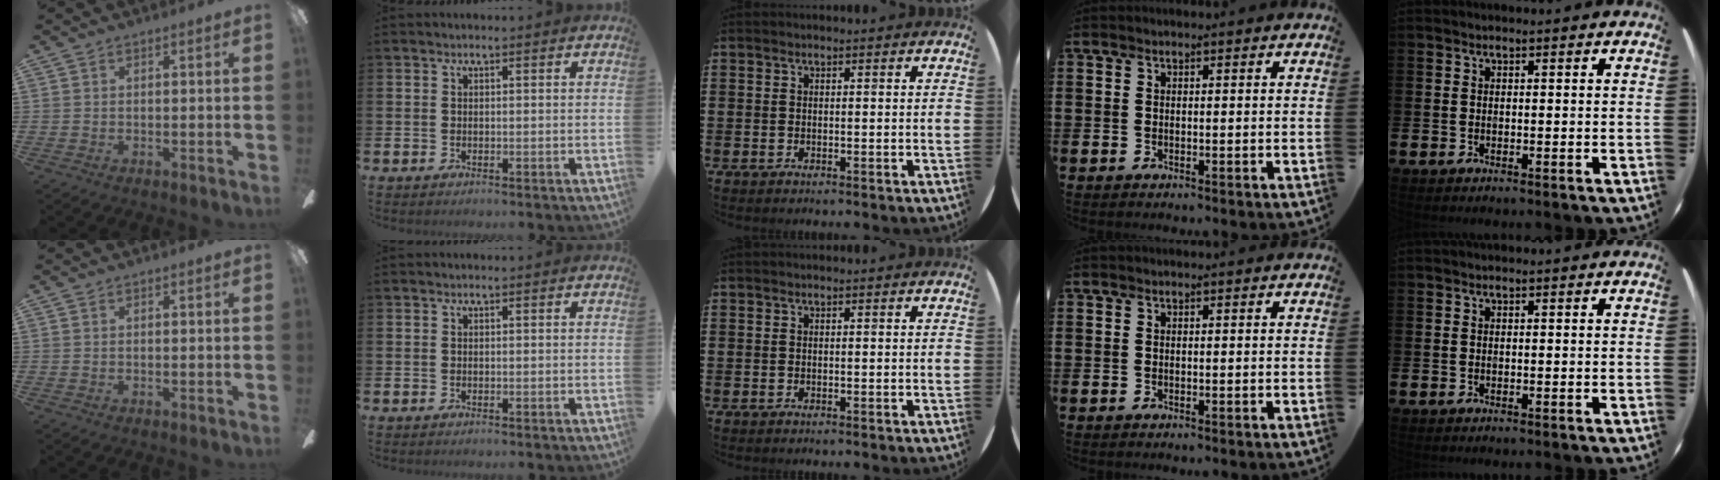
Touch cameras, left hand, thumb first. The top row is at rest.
{}